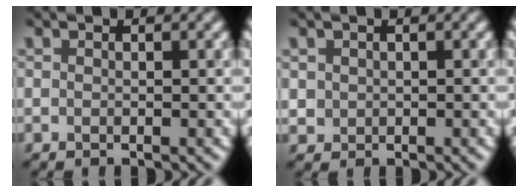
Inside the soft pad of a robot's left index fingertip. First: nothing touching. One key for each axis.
{"total": 1.3, "fx": 0.2, "fy": 1.3, "fz": 0.0, "tx": 0.012, "ty": 0.000, "tz": 0.007}